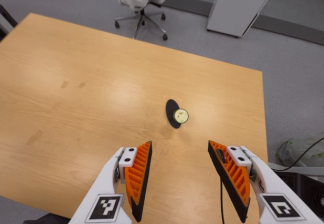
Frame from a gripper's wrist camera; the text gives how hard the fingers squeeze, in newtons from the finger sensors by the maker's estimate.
{"total": 0.0}